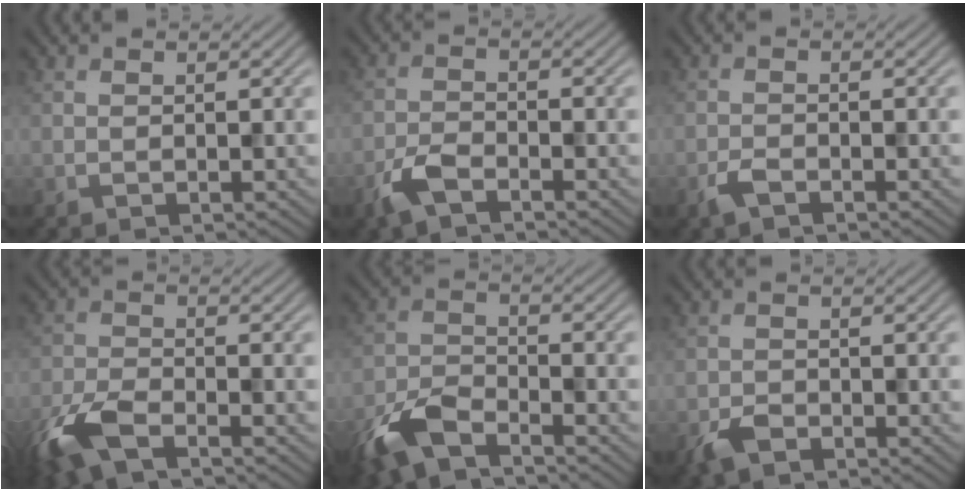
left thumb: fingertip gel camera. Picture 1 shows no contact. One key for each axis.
{"total": 4.0, "fx": -2.7, "fy": 1.5, "fz": 2.5, "tx": -0.060, "ty": -0.001, "tz": -0.065}
{"total": 2.0, "fx": -1.4, "fy": 0.7, "fz": 1.2, "tx": -0.029, "ty": -0.001, "tz": -0.032}
{"total": 7.4, "fx": -4.7, "fy": 2.8, "fz": 4.9, "tx": -0.117, "ty": -0.009, "tz": -0.106}
{"total": 7.5, "fx": -5.4, "fy": 2.8, "fz": 4.4, "tx": -0.097, "ty": -0.007, "tz": -0.123}
{"total": 2.8, "fx": -2.0, "fy": 1.5, "fz": 1.4, "tx": -0.032, "ty": -0.003, "tz": -0.044}